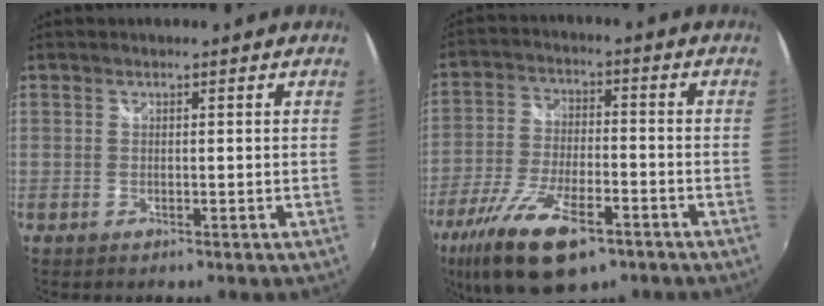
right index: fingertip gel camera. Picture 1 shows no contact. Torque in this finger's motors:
{"motor_torque": [1.56, -0.58, 0.73, 0.13]}